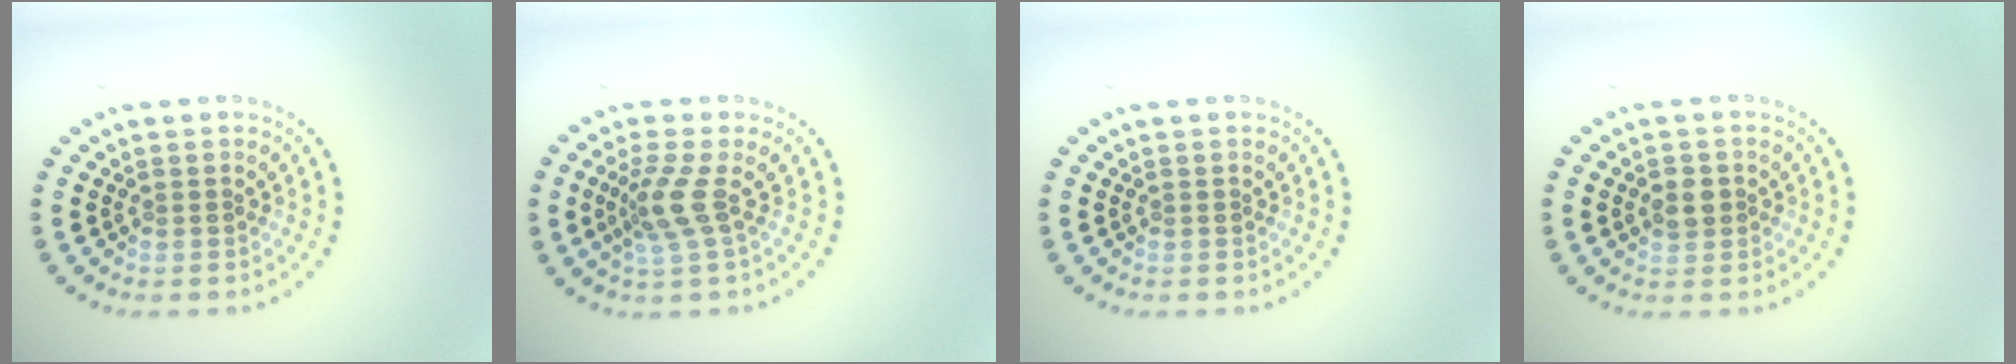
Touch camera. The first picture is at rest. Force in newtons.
{"total": 2.8, "press": 2.0, "slide": 2.0}
{"total": 0.0}
{"total": 1.9, "press": 1.8, "slide": 0.5}